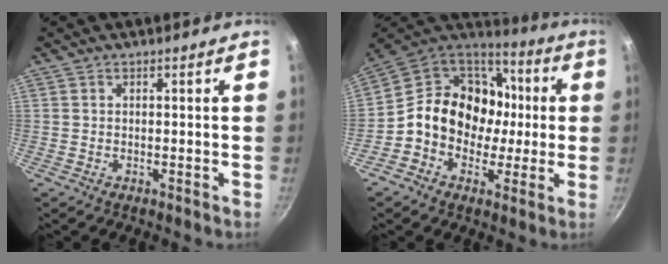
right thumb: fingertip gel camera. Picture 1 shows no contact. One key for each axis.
{"total": 19.2, "fx": -0.2, "fy": 15.5, "fz": 11.4, "tx": -0.157, "ty": 0.051, "tz": -0.010}